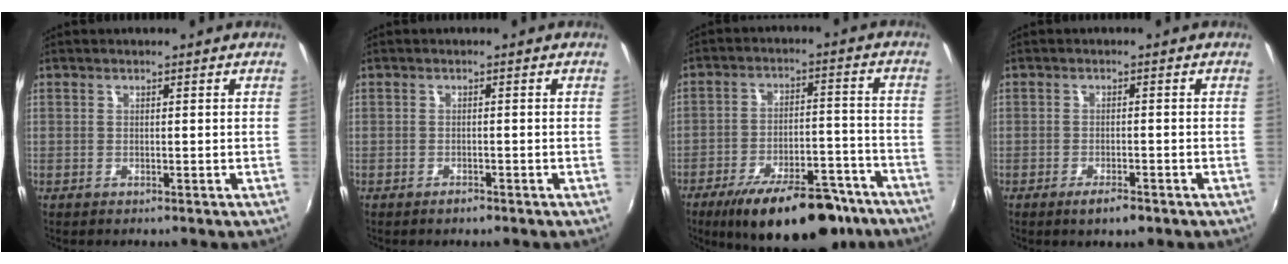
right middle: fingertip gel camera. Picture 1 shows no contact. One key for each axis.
{"total": 1.2, "fx": -1.0, "fy": 0.5, "fz": 0.5, "tx": -0.009, "ty": -0.002, "tz": -0.018}
{"total": 20.1, "fx": -14.9, "fy": 6.9, "fz": 11.6, "tx": -0.186, "ty": -0.011, "tz": -0.209}
{"total": 3.2, "fx": -2.2, "fy": 1.1, "fz": 2.1, "tx": -0.048, "ty": -0.007, "tz": -0.040}